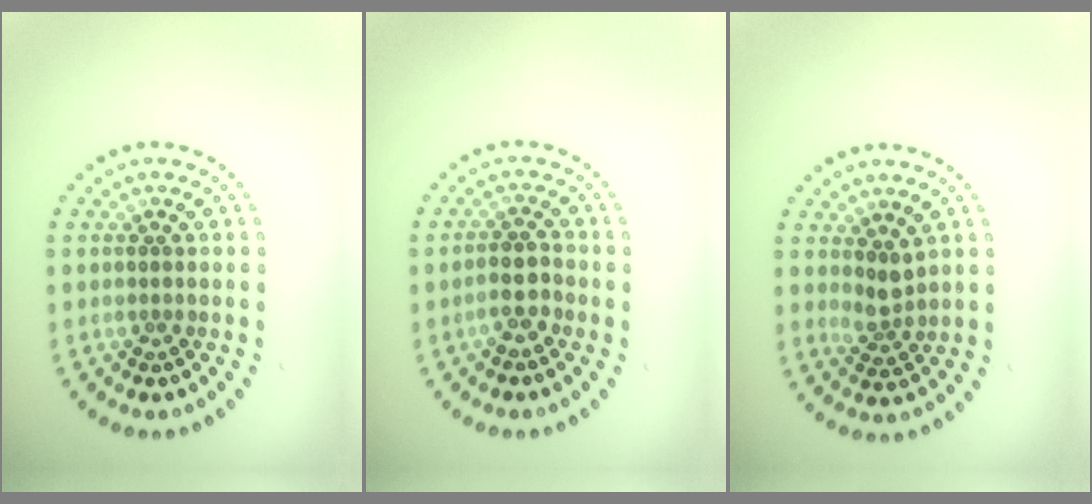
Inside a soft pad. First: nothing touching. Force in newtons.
{"total": 2.1, "press": 2.0, "slide": 0.8}
{"total": 1.8, "press": 1.3, "slide": 1.2}